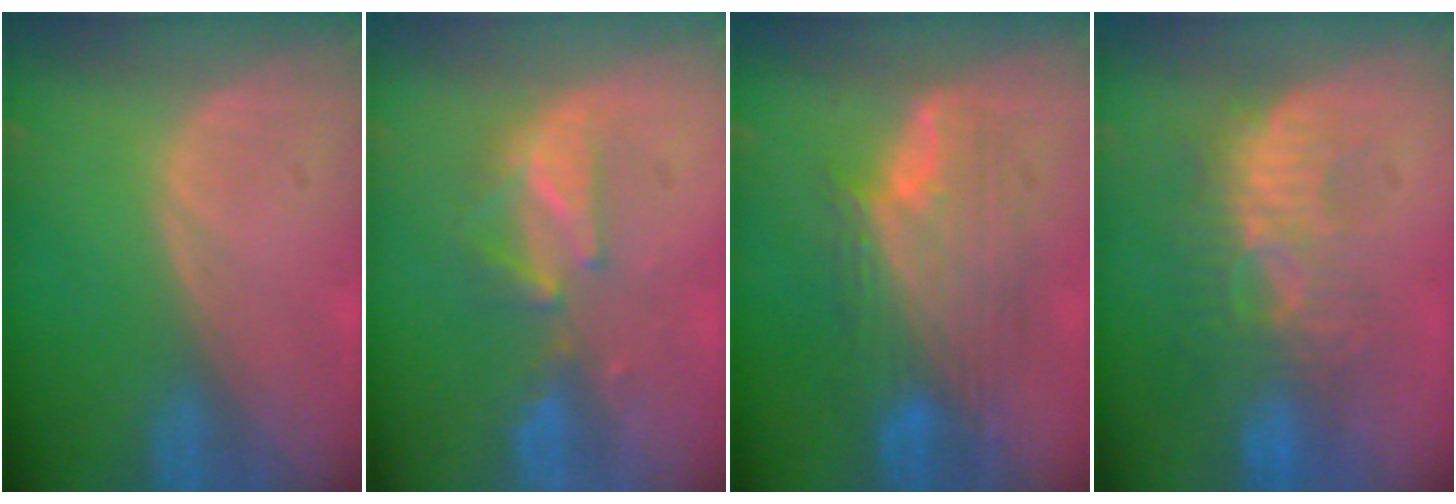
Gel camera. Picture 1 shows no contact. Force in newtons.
{"total": 5.4, "press": 5.3, "slide": 0.7}
{"total": 8.7, "press": 8.7, "slide": 0.3}
{"total": 9.4, "press": 8.9, "slide": 3.0}